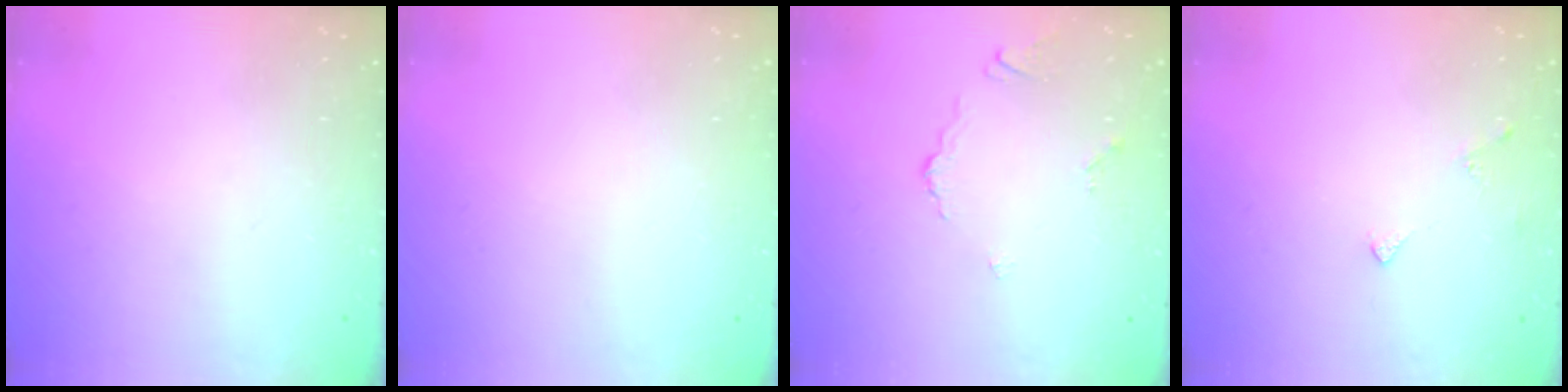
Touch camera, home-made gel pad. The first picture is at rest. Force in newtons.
{"total": 1.9, "press": 1.9, "slide": 0.1}
{"total": 3.1, "press": 3.0, "slide": 0.6}
{"total": 3.0, "press": 2.9, "slide": 0.5}